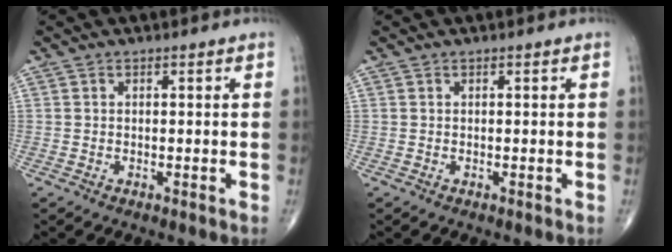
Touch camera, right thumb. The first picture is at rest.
{"total": 0.0}